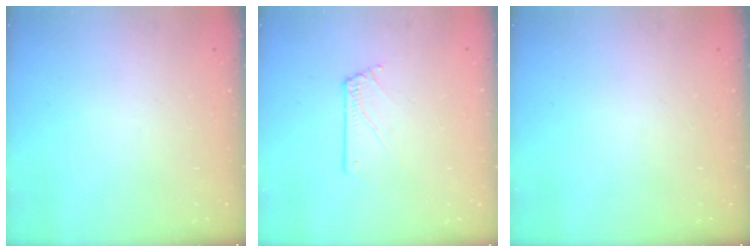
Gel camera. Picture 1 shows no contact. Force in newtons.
{"total": 1.7, "press": 1.7, "slide": 0.2}
{"total": 0.0}